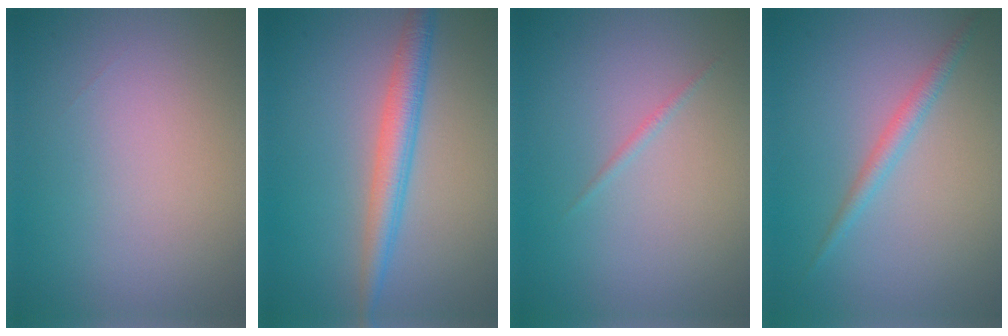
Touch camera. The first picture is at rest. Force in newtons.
{"total": 3.4, "press": 3.4, "slide": 0.1}
{"total": 0.6, "press": 0.6, "slide": 0.0}
{"total": 1.7, "press": 1.7, "slide": 0.1}